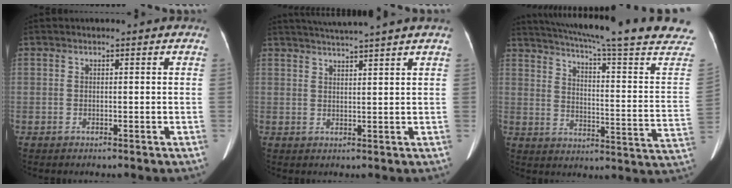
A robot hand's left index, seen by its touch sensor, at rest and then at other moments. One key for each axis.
{"total": 6.6, "fx": 5.8, "fy": -1.6, "fz": 2.6, "tx": -0.045, "ty": 0.012, "tz": 0.083}
{"total": 28.4, "fx": 24.2, "fy": 0.4, "fz": 14.8, "tx": -0.229, "ty": -0.069, "tz": 0.300}